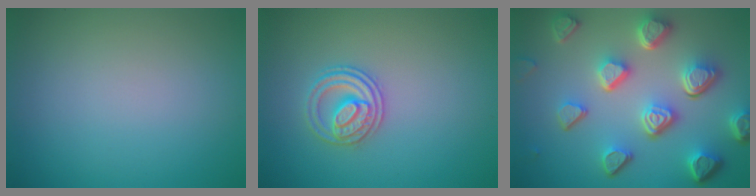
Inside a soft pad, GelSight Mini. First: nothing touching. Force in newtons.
{"total": 2.6, "press": 2.5, "slide": 0.7}
{"total": 7.7, "press": 5.6, "slide": 5.3}